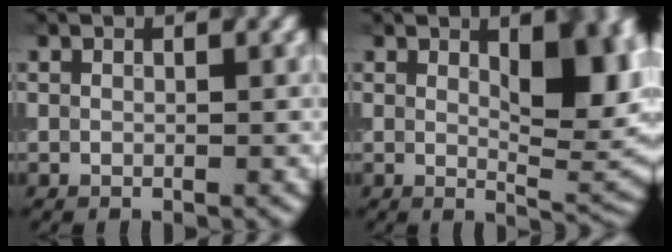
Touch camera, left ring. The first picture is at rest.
{"total": 8.2, "force": [2.0, 3.4, 7.2], "torque": [-0.098, -0.003, 0.038]}